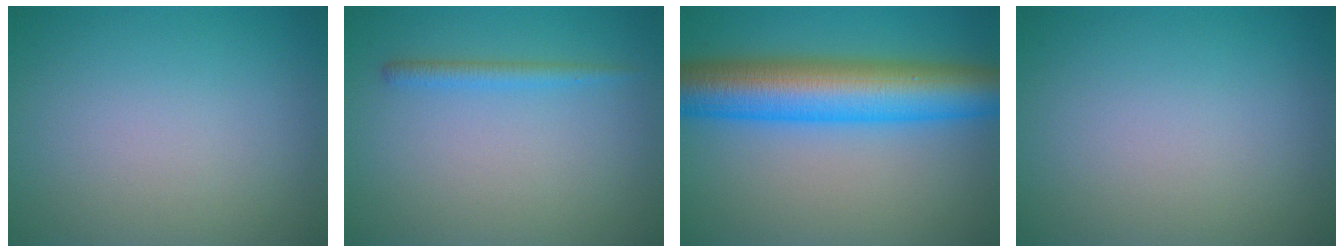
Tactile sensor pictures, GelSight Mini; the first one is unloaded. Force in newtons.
{"total": 1.4, "press": 1.4, "slide": 0.1}
{"total": 10.5, "press": 10.4, "slide": 0.2}
{"total": 0.0}